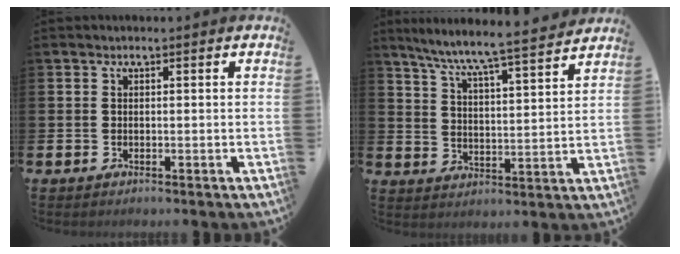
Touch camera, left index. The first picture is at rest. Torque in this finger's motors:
{"motor_torque": [1.02, -1.12, 0.33, 0.21]}